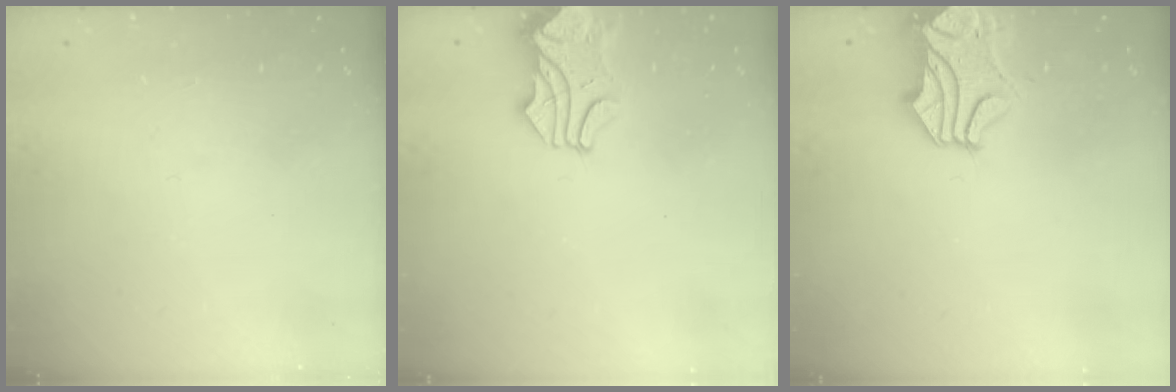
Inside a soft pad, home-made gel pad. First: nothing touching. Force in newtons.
{"total": 1.0, "press": 0.8, "slide": 0.6}
{"total": 2.0, "press": 1.4, "slide": 1.5}